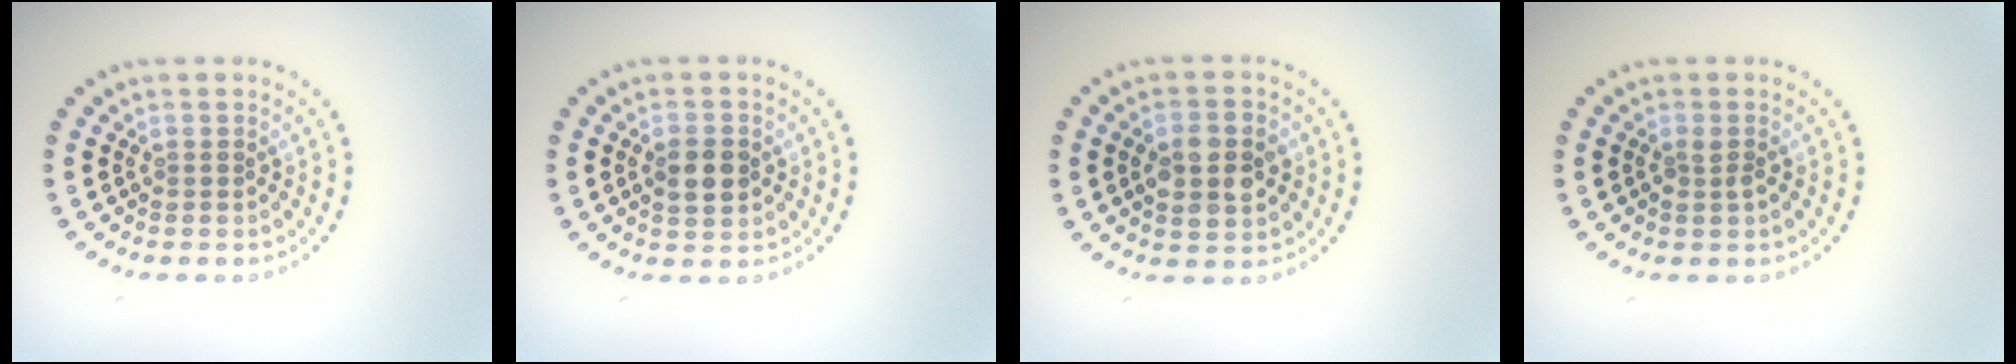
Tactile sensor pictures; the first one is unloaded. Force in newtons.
{"total": 2.9, "press": 2.9, "slide": 0.1}
{"total": 4.3, "press": 4.3, "slide": 0.1}
{"total": 0.9, "press": 0.8, "slide": 0.4}